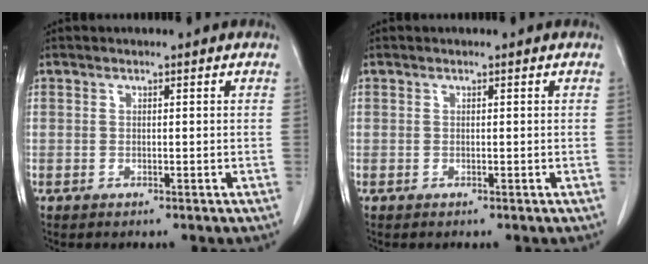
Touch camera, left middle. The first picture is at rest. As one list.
[{"total": 0.0}]